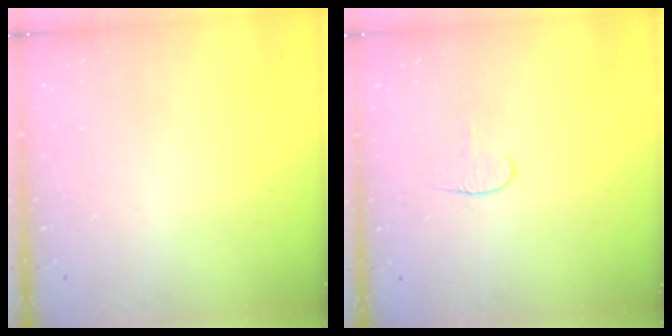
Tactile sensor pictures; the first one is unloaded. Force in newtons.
{"total": 4.5, "press": 4.5, "slide": 0.5}